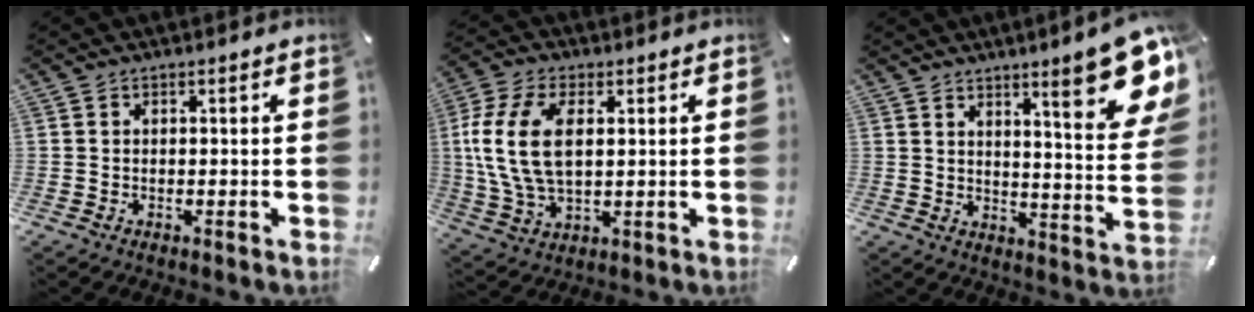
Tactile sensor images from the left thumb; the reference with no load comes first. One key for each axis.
{"total": 13.0, "fx": 2.2, "fy": 7.7, "fz": 10.2, "tx": -0.238, "ty": 0.001, "tz": 0.037}
{"total": 16.9, "fx": 9.8, "fy": 3.5, "fz": 13.4, "tx": -0.180, "ty": -0.069, "tz": 0.149}